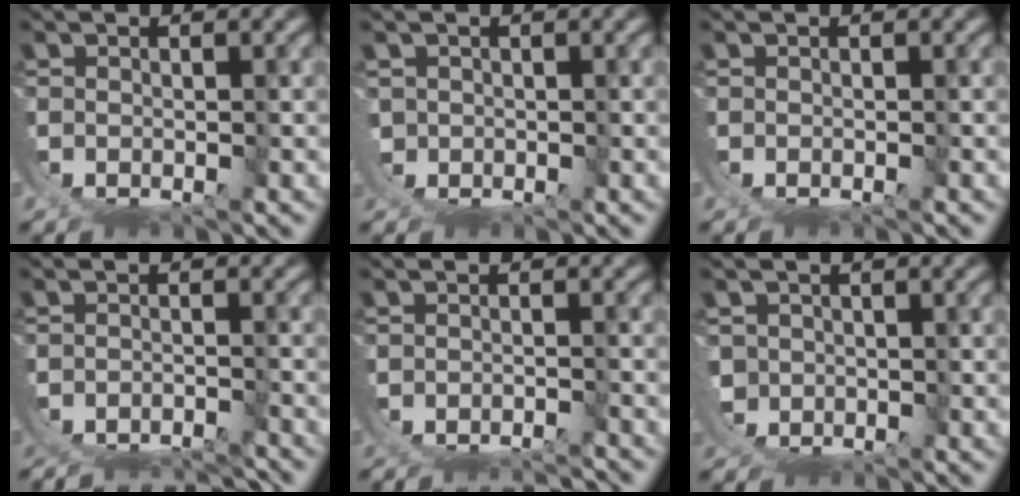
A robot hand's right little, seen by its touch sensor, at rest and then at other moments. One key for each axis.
{"total": 2.1, "fx": -0.6, "fy": 1.9, "fz": 0.8, "tx": -0.035, "ty": -0.025, "tz": 0.000}
{"total": 0.5, "fx": -0.5, "fy": -0.1, "fz": -0.1, "tx": 0.003, "ty": 0.000, "tz": -0.007}
{"total": 7.2, "fx": -6.3, "fy": 2.5, "fz": 2.4, "tx": -0.044, "ty": -0.030, "tz": -0.086}
{"total": 5.0, "fx": -4.6, "fy": 1.7, "fz": 1.3, "tx": -0.026, "ty": -0.014, "tz": -0.065}
{"total": 3.7, "fx": -0.8, "fy": 3.3, "fz": 1.3, "tx": -0.050, "ty": -0.031, "tz": -0.005}